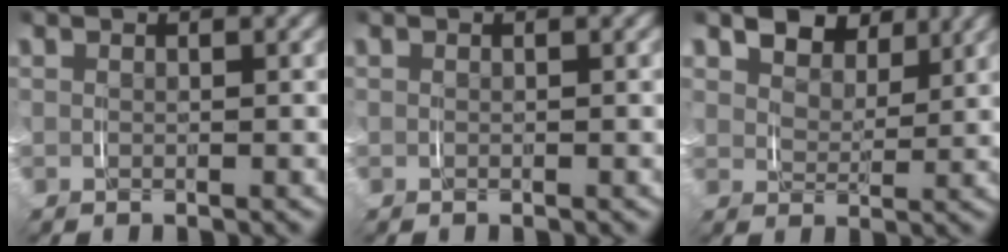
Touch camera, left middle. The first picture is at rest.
{"total": 0.0}
{"total": 4.7, "force": [3.0, 2.8, 2.3], "torque": [-0.045, 0.001, 0.042]}